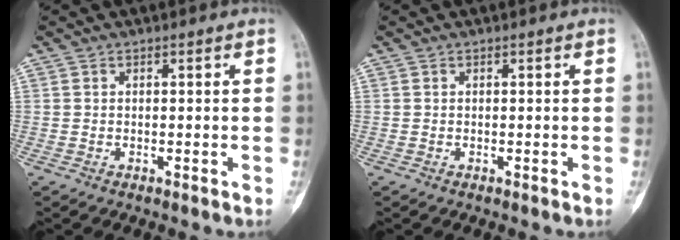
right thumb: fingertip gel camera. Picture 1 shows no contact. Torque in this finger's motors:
{"motor_torque": [-0.01, 0.00, 0.09, -0.06, 0.04]}